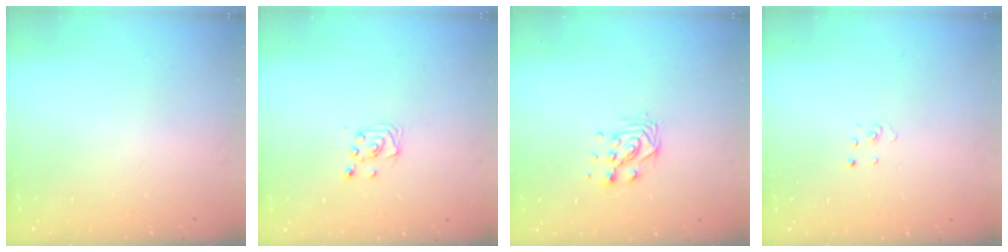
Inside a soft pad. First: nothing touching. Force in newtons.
{"total": 2.9, "press": 2.9, "slide": 0.4}
{"total": 6.1, "press": 6.1, "slide": 0.3}
{"total": 1.5, "press": 1.5, "slide": 0.1}